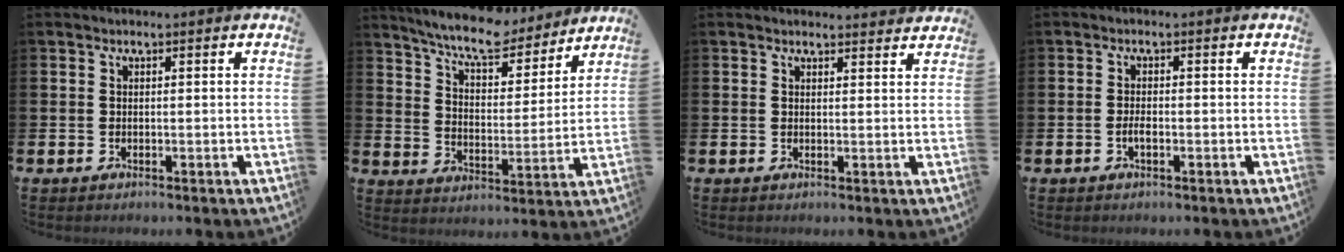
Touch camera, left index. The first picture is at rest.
{"total": 9.1, "force": [8.4, 1.7, 3.0], "torque": [-0.075, -0.054, 0.145]}
{"total": 1.5, "force": [1.5, 0.2, 0.0], "torque": [0.007, -0.010, 0.025]}
{"total": 1.5, "force": [-0.6, 0.6, 1.2], "torque": [-0.015, -0.002, -0.014]}